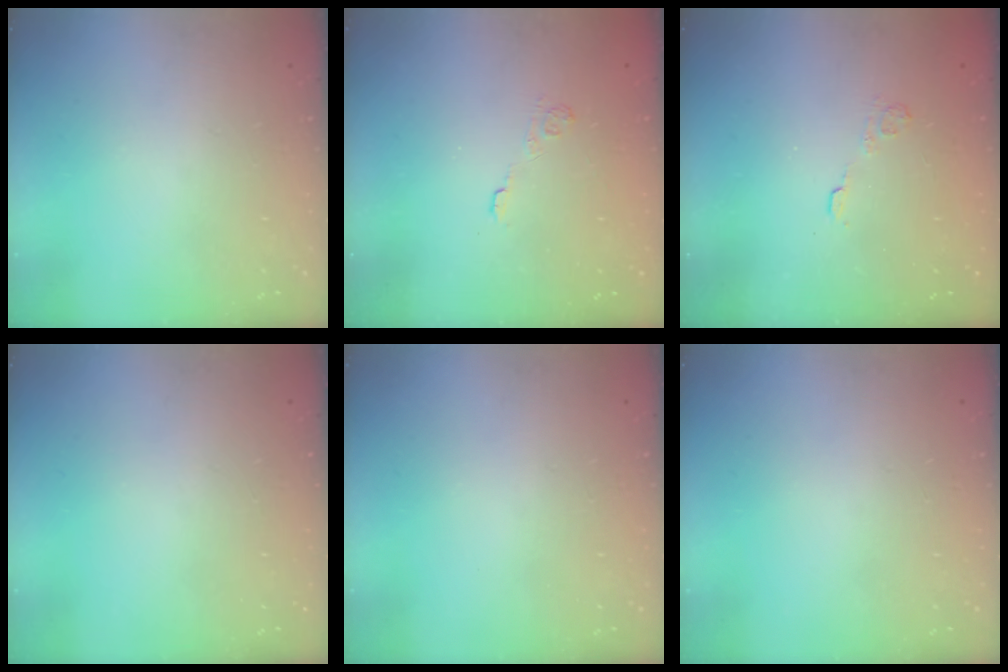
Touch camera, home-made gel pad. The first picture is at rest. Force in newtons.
{"total": 2.2, "press": 1.7, "slide": 1.4}
{"total": 2.7, "press": 2.3, "slide": 1.4}
{"total": 0.0}
{"total": 0.0}
{"total": 0.0}